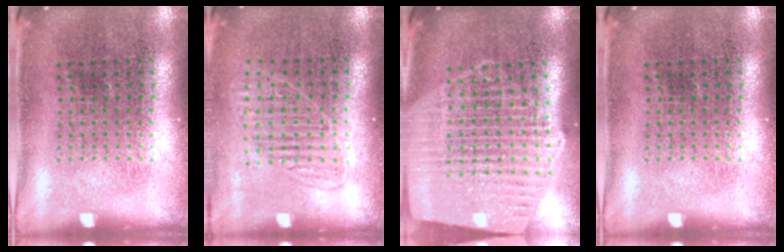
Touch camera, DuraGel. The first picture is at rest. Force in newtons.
{"total": 1.4, "press": 1.2, "slide": 0.7}
{"total": 2.6, "press": 2.2, "slide": 1.3}
{"total": 0.0}